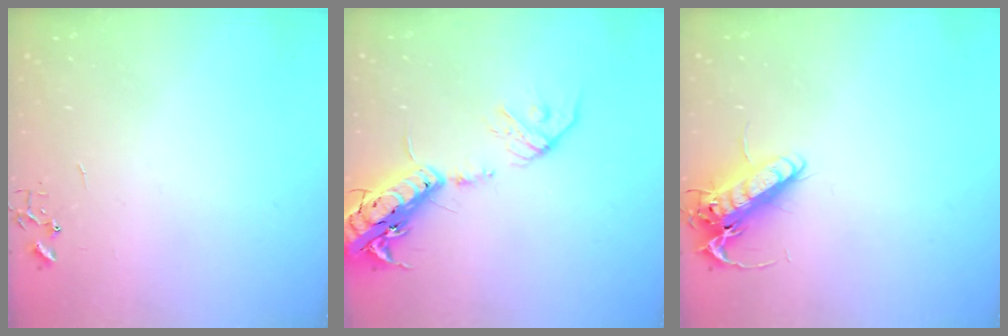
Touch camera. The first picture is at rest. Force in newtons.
{"total": 18.7, "press": 18.3, "slide": 3.9}
{"total": 13.8, "press": 13.6, "slide": 2.3}